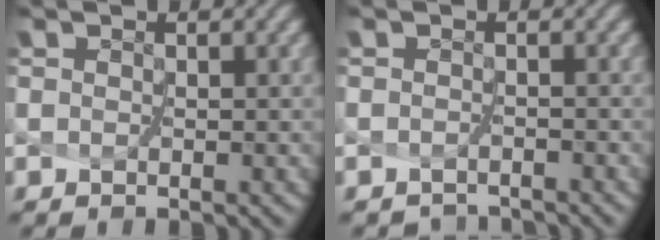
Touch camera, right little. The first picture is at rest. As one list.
[{"total": 2.1, "force": [-2.0, 0.1, -0.4], "torque": [0.008, -0.011, -0.038]}]